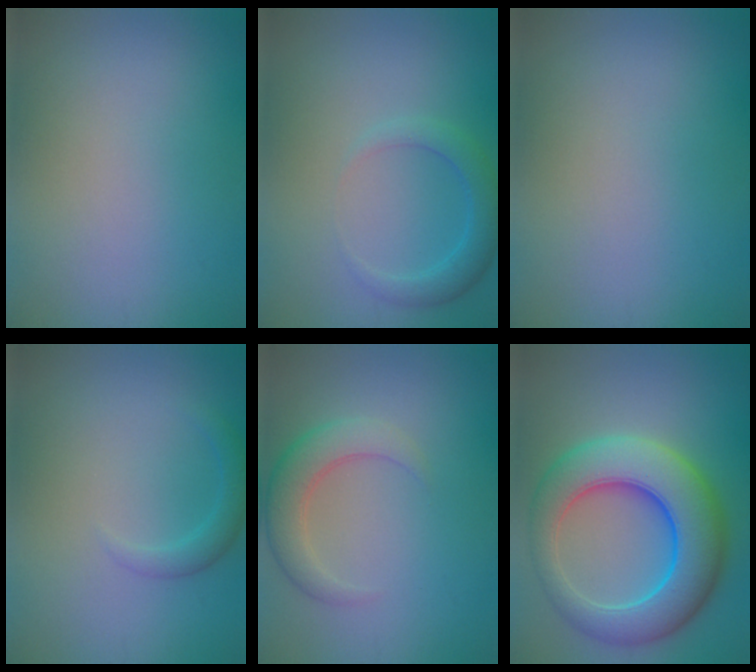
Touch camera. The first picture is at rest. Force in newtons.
{"total": 2.6, "press": 2.6, "slide": 0.2}
{"total": 0.0}
{"total": 1.6, "press": 1.6, "slide": 0.1}
{"total": 3.5, "press": 3.5, "slide": 0.2}
{"total": 10.0, "press": 10.0, "slide": 0.2}